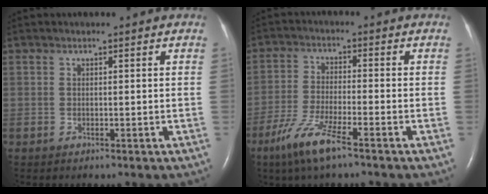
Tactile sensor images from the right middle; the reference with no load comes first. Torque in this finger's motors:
{"motor_torque": [1.16, -0.94, 0.50, 0.16]}